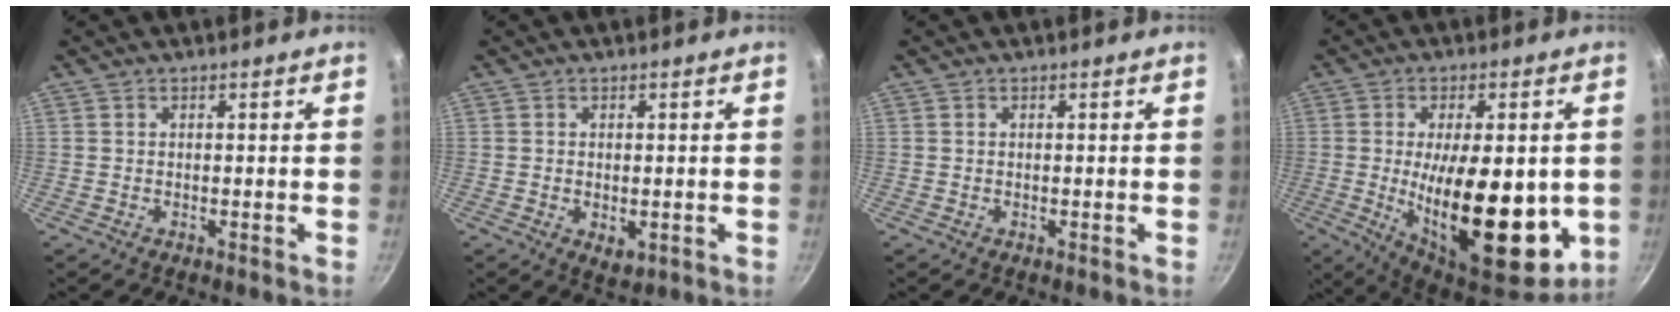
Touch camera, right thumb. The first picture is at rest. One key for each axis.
{"total": 3.3, "fx": -0.5, "fy": 2.1, "fz": 2.5, "tx": -0.037, "ty": -0.011, "tz": -0.004}
{"total": 0.0}
{"total": 23.0, "fx": -2.5, "fy": 9.9, "fz": 20.6, "tx": -0.295, "ty": -0.018, "tz": -0.027}